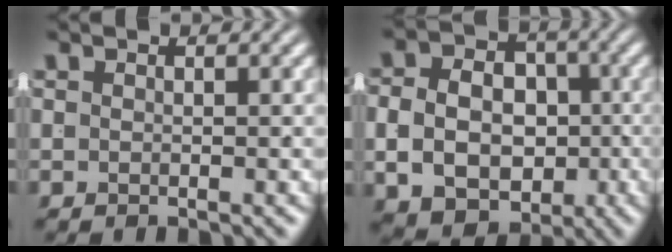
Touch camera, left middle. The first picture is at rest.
{"total": 9.7, "force": [-2.5, 7.7, 5.4], "torque": [-0.087, -0.028, -0.033]}